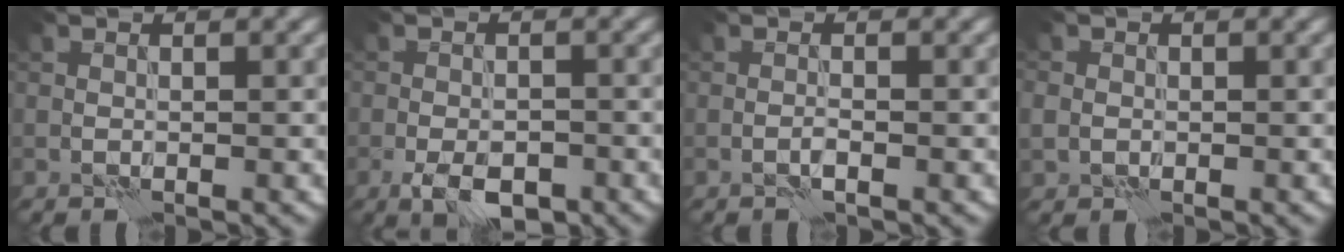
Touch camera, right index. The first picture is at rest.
{"total": 4.3, "force": [-2.3, 2.0, 3.1], "torque": [-0.051, -0.003, -0.040]}
{"total": 0.8, "force": [-0.4, 0.0, 0.6], "torque": [-0.013, 0.002, -0.010]}
{"total": 2.0, "force": [-0.2, 1.8, 0.8], "torque": [-0.014, 0.002, -0.001]}